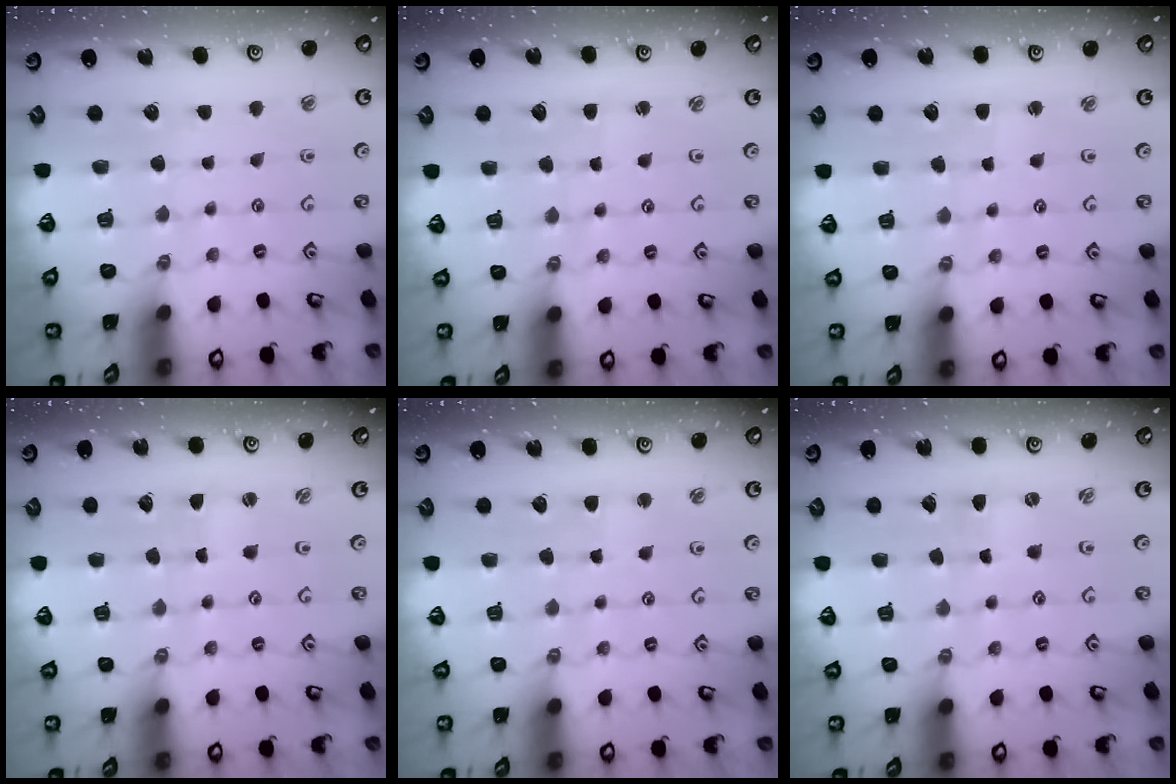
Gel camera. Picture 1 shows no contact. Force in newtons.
{"total": 1.1, "press": 1.1, "slide": 0.1}
{"total": 1.3, "press": 1.3, "slide": 0.2}
{"total": 0.0}
{"total": 2.4, "press": 2.4, "slide": 0.5}
{"total": 0.0}